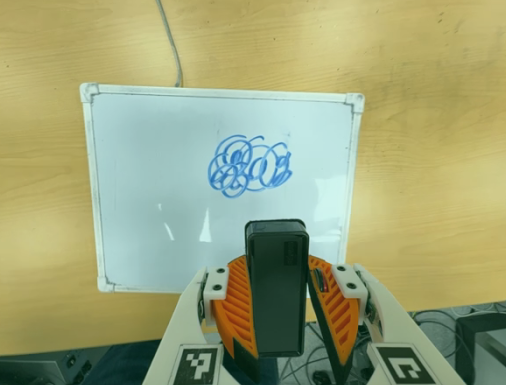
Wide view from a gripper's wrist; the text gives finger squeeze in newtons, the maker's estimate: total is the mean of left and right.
{"total": 6.5, "left": 6.6, "right": 6.5}